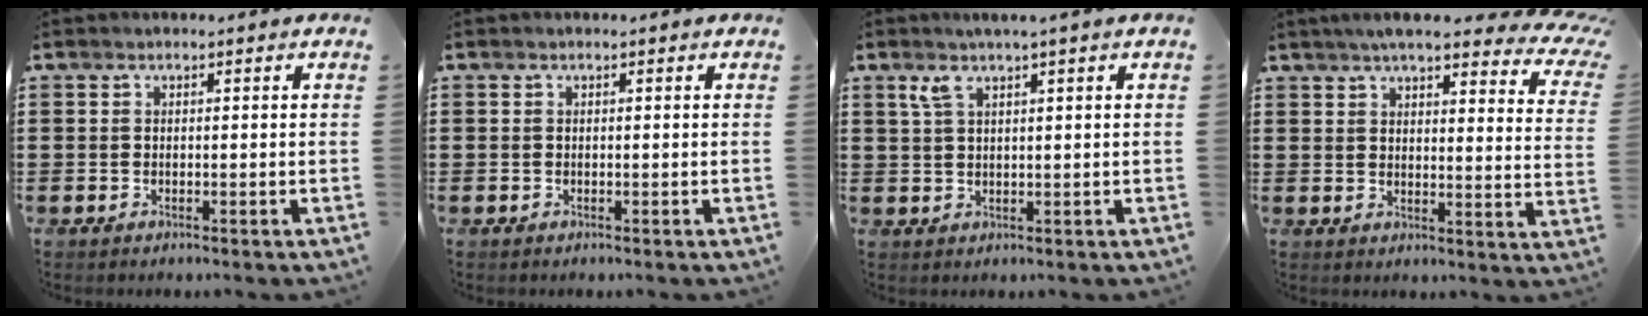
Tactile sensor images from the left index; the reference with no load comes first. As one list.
[{"total": 0.0}, {"total": 3.0, "force": [1.7, 0.3, 2.5], "torque": [-0.054, 0.000, 0.030]}, {"total": 6.7, "force": [5.6, 0.7, 3.6], "torque": [-0.073, -0.024, 0.095]}]